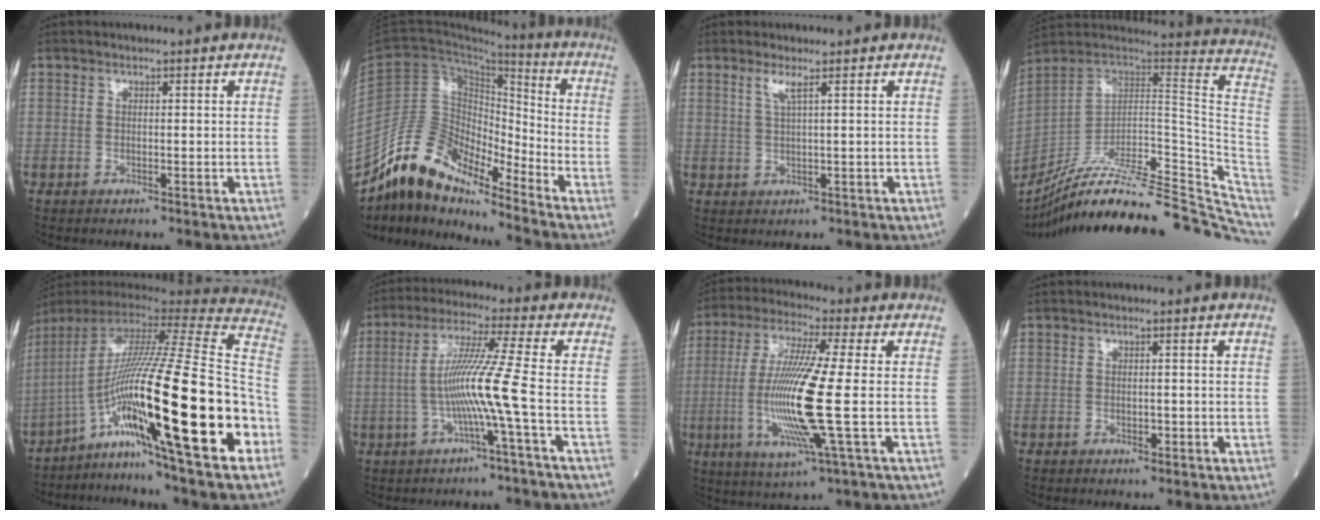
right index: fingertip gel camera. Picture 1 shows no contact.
{"total": 13.0, "force": [-11.6, 3.4, 4.7], "torque": [-0.090, 0.042, -0.214]}
{"total": 2.0, "force": [1.1, -0.4, 1.6], "torque": [-0.040, -0.002, 0.026]}
{"total": 32.4, "force": [-28.6, 3.2, 14.9], "torque": [-0.126, -0.014, -0.405]}
{"total": 31.4, "force": [-10.2, 0.6, 29.6], "torque": [-0.463, -0.032, -0.192]}
{"total": 8.9, "force": [-1.9, -2.1, 8.5], "torque": [-0.170, 0.009, -0.034]}
{"total": 14.3, "force": [-1.8, -0.4, 14.2], "torque": [-0.296, -0.014, -0.042]}
{"total": 0.9, "force": [-0.3, 0.4, 0.8], "torque": [-0.015, 0.000, -0.001]}